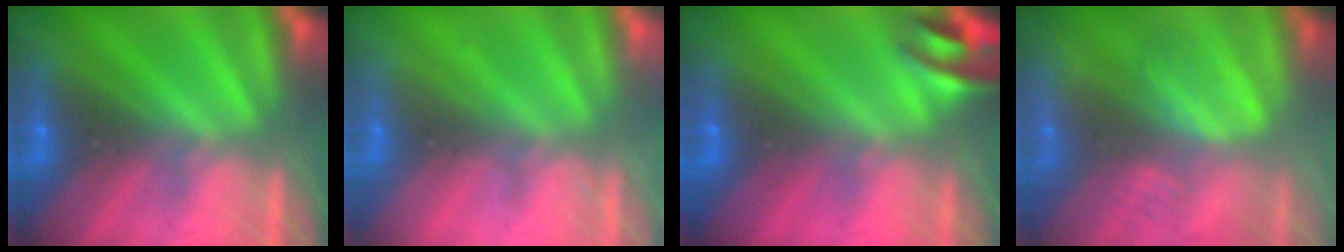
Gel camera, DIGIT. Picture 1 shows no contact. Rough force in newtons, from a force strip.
{"total": 2.2}
{"total": 2.8}
{"total": 4.7}